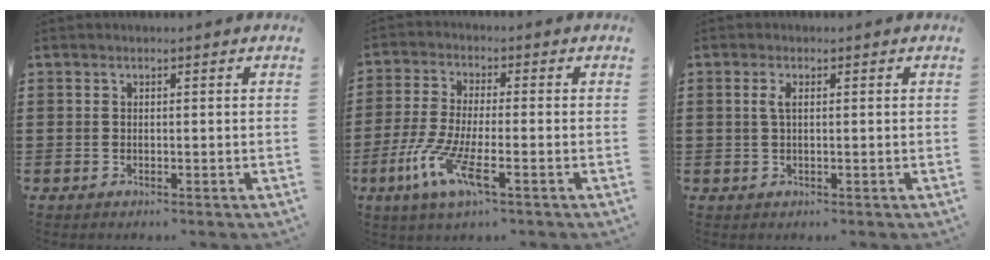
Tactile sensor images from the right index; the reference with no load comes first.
{"total": 8.1, "force": [-3.9, 1.9, 6.8], "torque": [-0.159, -0.014, -0.075]}
{"total": 1.7, "force": [0.3, 0.5, 1.6], "torque": [-0.033, 0.003, 0.004]}